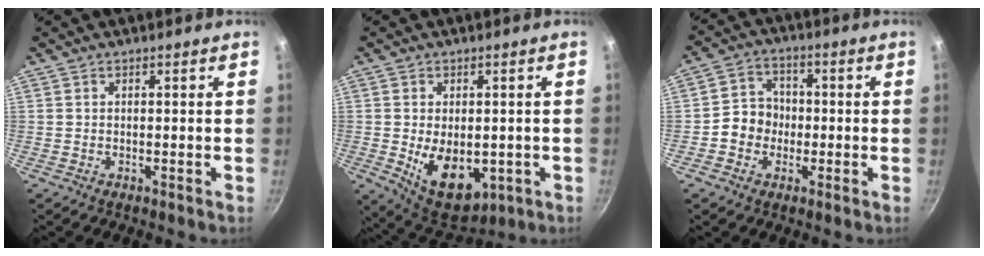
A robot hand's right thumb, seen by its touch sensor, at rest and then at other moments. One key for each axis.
{"total": 12.1, "fx": -2.0, "fy": 7.6, "fz": 9.2, "tx": -0.111, "ty": -0.013, "tz": -0.009}
{"total": 6.9, "fx": -1.3, "fy": 6.2, "fz": 2.8, "tx": -0.011, "ty": 0.024, "tz": -0.035}